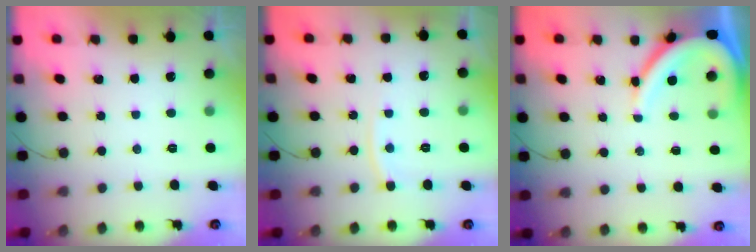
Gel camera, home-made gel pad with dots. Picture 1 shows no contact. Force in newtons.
{"total": 5.8, "press": 5.8, "slide": 0.3}
{"total": 9.0, "press": 9.0, "slide": 1.0}